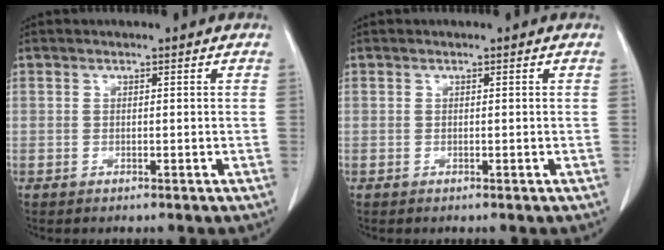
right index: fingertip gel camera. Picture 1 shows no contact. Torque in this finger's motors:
{"motor_torque": [0.00, 0.00, 0.00, 0.00]}